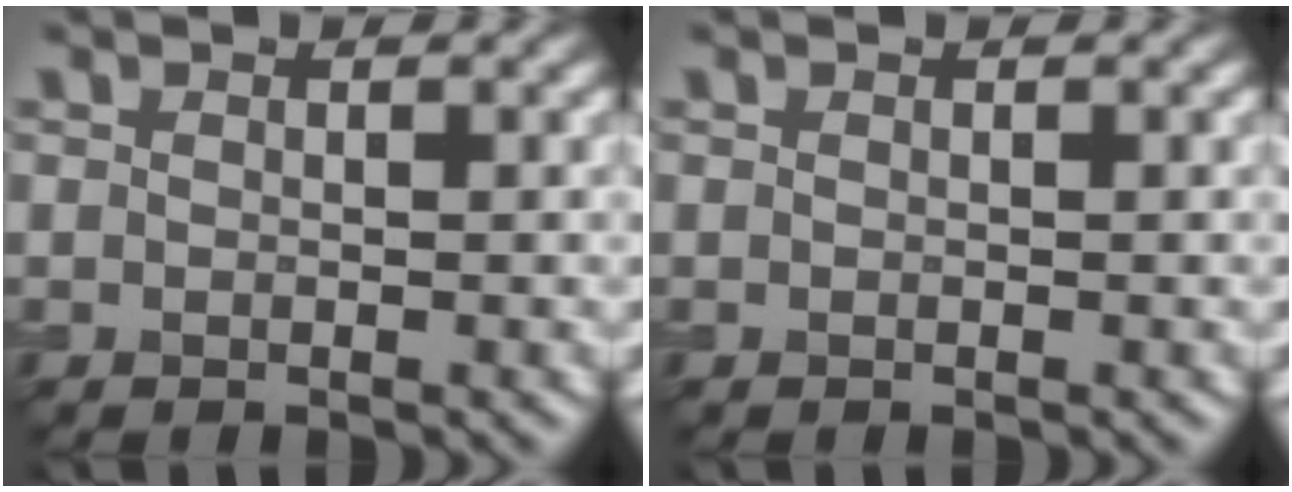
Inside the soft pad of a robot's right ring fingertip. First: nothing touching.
{"total": 0.0}